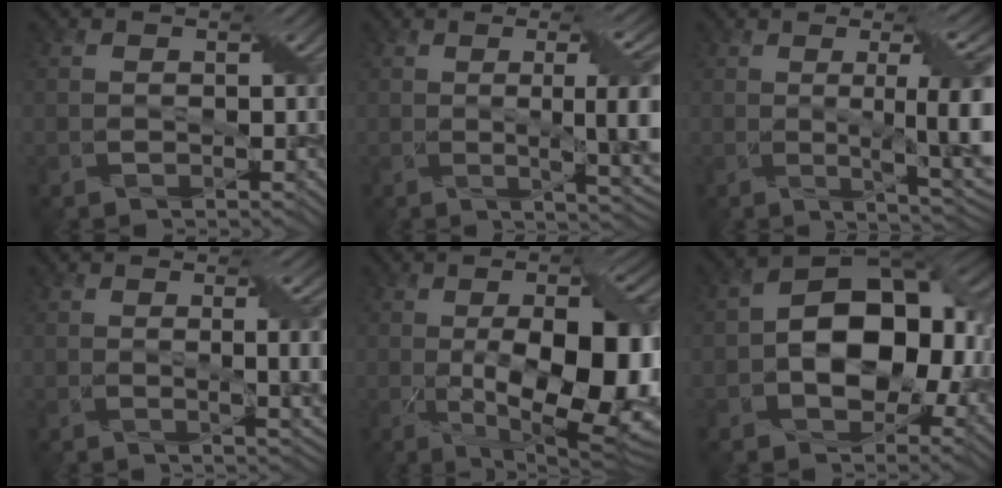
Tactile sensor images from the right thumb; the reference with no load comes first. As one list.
[{"total": 8.9, "force": [0.1, 2.0, 8.6], "torque": [-0.120, 0.006, 0.005]}, {"total": 11.1, "force": [0.0, 2.4, 10.8], "torque": [-0.142, 0.005, 0.006]}, {"total": 6.6, "force": [0.3, 2.0, 6.3], "torque": [-0.072, 0.002, 0.006]}, {"total": 15.7, "force": [-1.9, 6.2, 14.3], "torque": [-0.213, -0.015, -0.021]}, {"total": 12.3, "force": [-0.6, 8.2, 9.2], "torque": [-0.123, 0.009, -0.017]}]